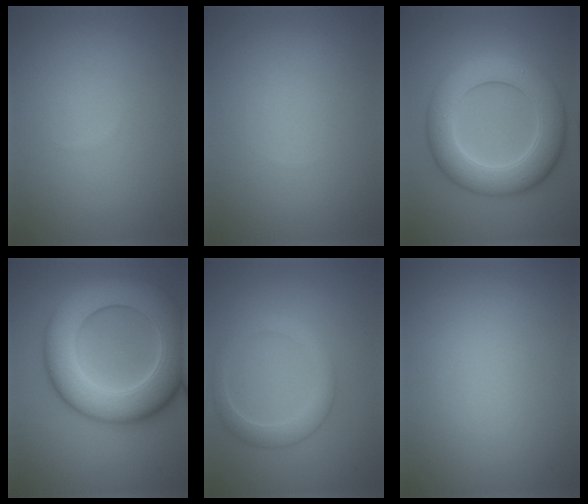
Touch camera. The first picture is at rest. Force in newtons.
{"total": 0.0}
{"total": 8.3, "press": 8.3, "slide": 0.5}
{"total": 12.1, "press": 12.1, "slide": 0.3}
{"total": 2.7, "press": 2.7, "slide": 0.2}
{"total": 0.0}